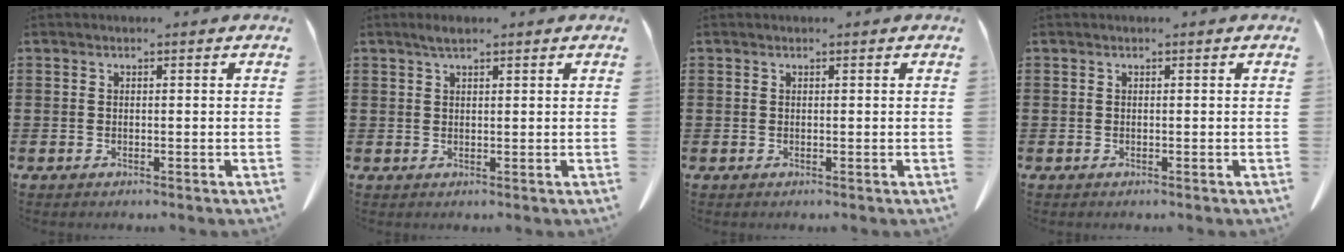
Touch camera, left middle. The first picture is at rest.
{"total": 1.6, "force": [1.2, 0.4, 0.9], "torque": [-0.022, 0.002, 0.022]}
{"total": 0.0}
{"total": 0.0}